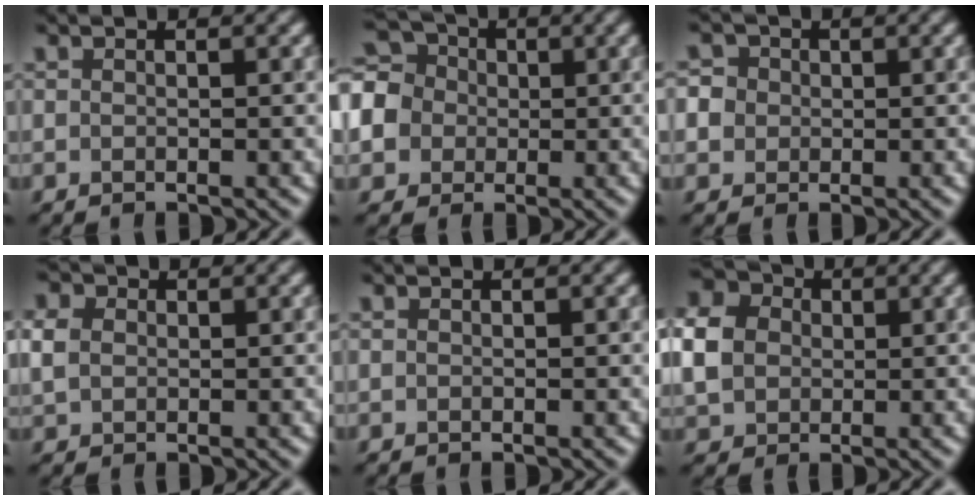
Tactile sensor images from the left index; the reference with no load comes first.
{"total": 8.4, "force": [-0.5, 7.6, 3.4], "torque": [-0.092, 0.027, -0.044]}
{"total": 5.2, "force": [1.6, 4.6, 2.0], "torque": [-0.035, 0.031, 0.005]}
{"total": 2.9, "force": [0.6, 2.4, 1.5], "torque": [-0.041, 0.008, 0.005]}
{"total": 0.0}
{"total": 5.7, "force": [0.4, 4.8, 3.0], "torque": [-0.087, 0.012, 0.011]}